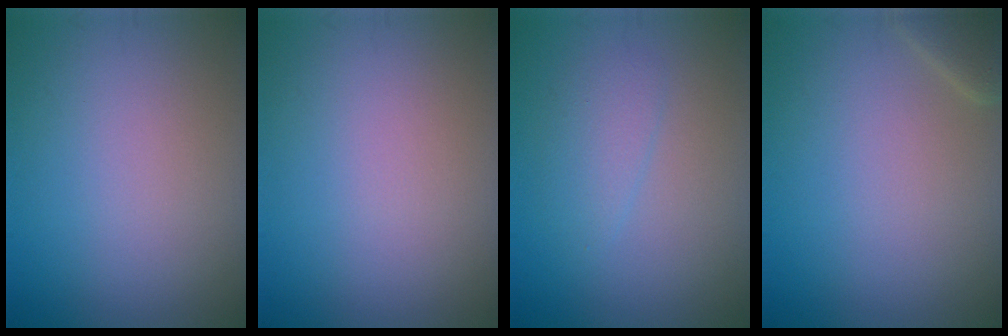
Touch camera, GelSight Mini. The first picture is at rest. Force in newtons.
{"total": 0.0}
{"total": 2.0, "press": 2.0, "slide": 0.1}
{"total": 1.9, "press": 1.9, "slide": 0.2}